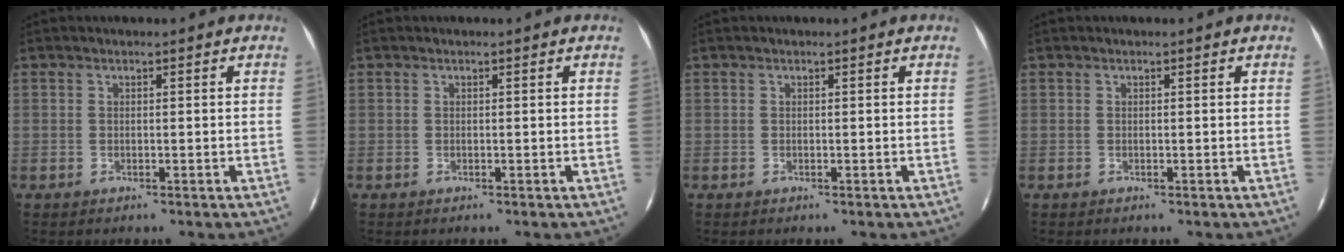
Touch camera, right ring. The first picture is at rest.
{"total": 0.0}
{"total": 0.0}
{"total": 0.0}